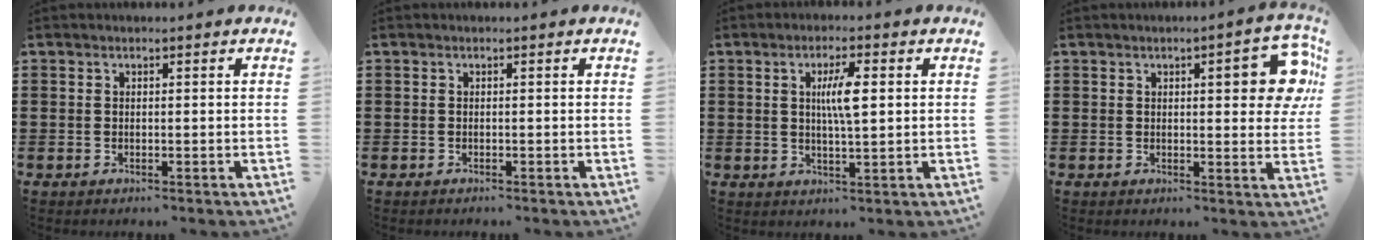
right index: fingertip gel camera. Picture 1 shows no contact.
{"total": 0.0}
{"total": 5.2, "force": [1.0, 1.1, 5.0], "torque": [-0.098, 0.007, 0.012]}
{"total": 7.8, "force": [2.4, 2.1, 7.1], "torque": [-0.088, -0.006, 0.029]}